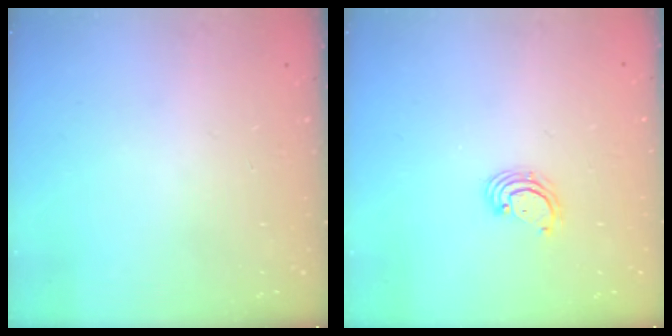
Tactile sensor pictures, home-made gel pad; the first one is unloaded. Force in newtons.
{"total": 2.4, "press": 2.4, "slide": 0.2}